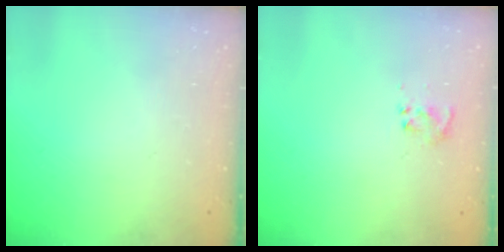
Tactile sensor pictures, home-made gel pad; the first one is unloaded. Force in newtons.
{"total": 2.5, "press": 2.4, "slide": 0.8}